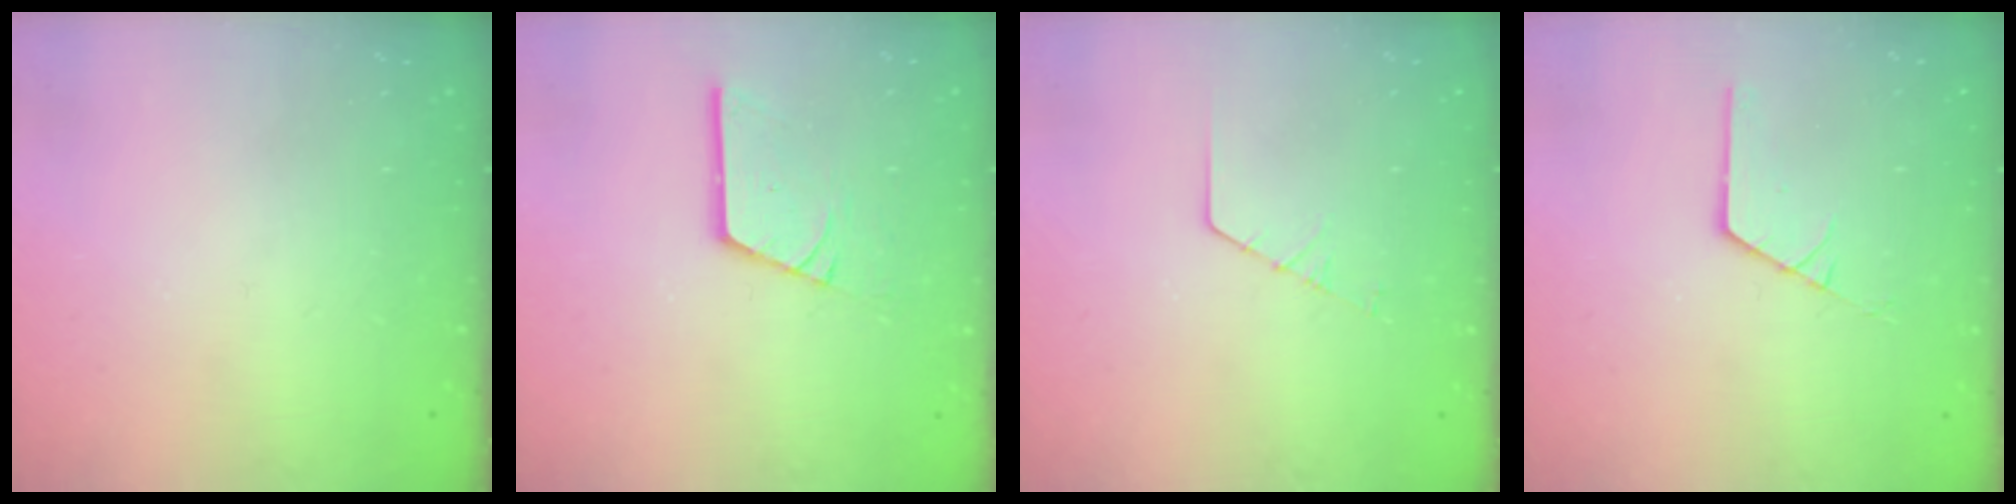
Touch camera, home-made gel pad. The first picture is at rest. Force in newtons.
{"total": 8.8, "press": 8.7, "slide": 1.1}
{"total": 1.3, "press": 1.3, "slide": 0.1}
{"total": 1.3, "press": 1.3, "slide": 0.1}